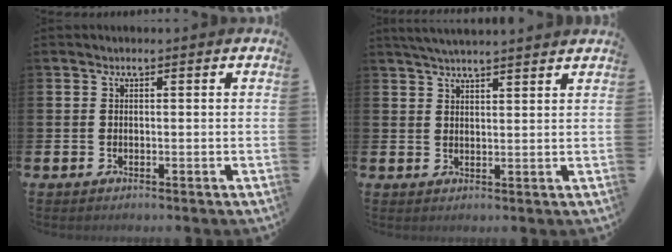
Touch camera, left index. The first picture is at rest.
{"total": 3.7, "force": [3.7, -0.2, 0.7], "torque": [-0.021, -0.010, 0.067]}